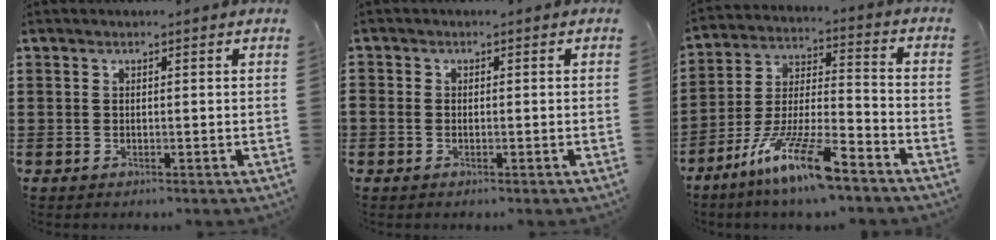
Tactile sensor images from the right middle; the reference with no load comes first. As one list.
[{"total": 0.9, "force": [-0.4, 0.6, 0.4], "torque": [-0.008, 0.003, -0.009]}, {"total": 12.2, "force": [-8.9, 1.8, 8.2], "torque": [-0.164, 0.012, -0.172]}]